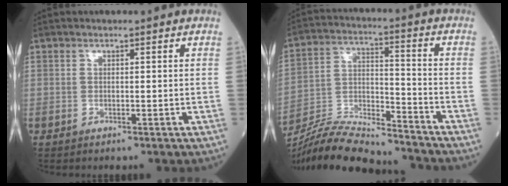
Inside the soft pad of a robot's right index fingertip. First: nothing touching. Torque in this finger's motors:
{"motor_torque": [-0.10, -1.10, 0.27, 0.03]}